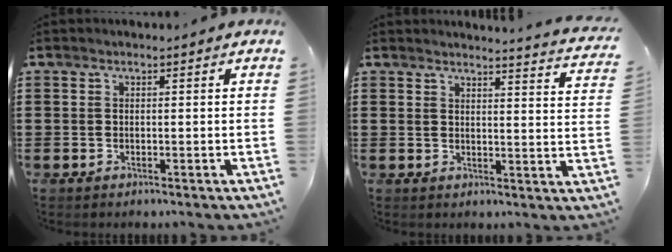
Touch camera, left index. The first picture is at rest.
{"total": 3.4, "force": [3.2, -0.8, 0.5], "torque": [-0.016, -0.025, 0.054]}